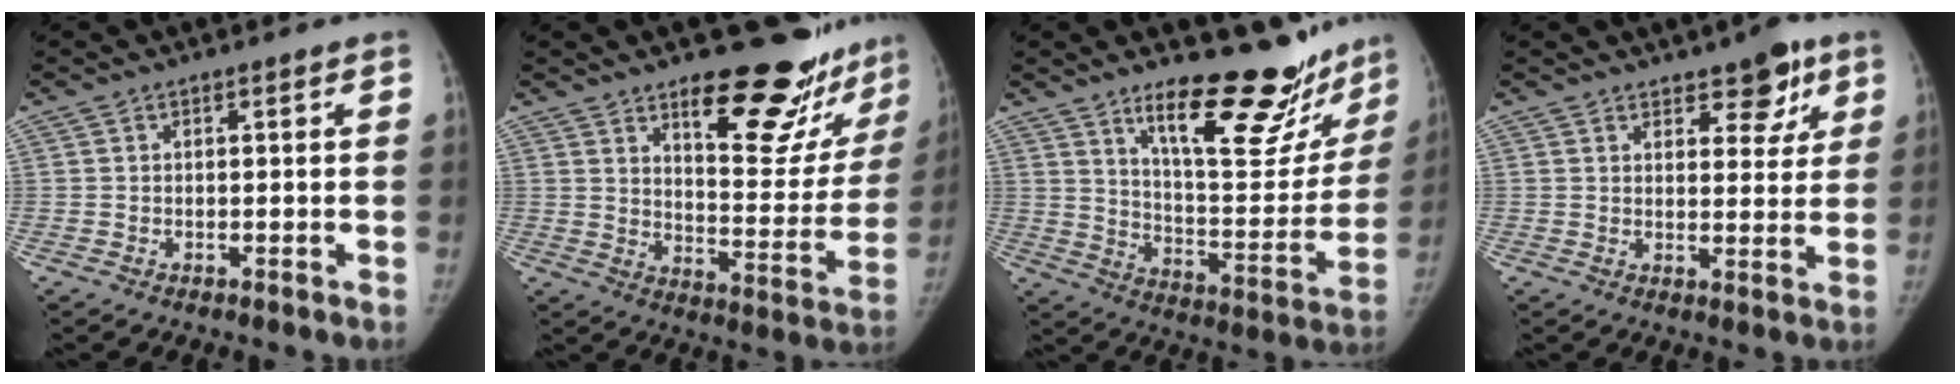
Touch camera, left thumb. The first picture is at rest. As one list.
[{"total": 21.1, "force": [15.4, 7.7, 12.1], "torque": [-0.108, -0.120, 0.209]}, {"total": 22.5, "force": [16.5, 7.5, 13.4], "torque": [-0.134, -0.114, 0.246]}, {"total": 7.0, "force": [4.3, 3.3, 4.5], "torque": [-0.027, -0.022, 0.055]}]